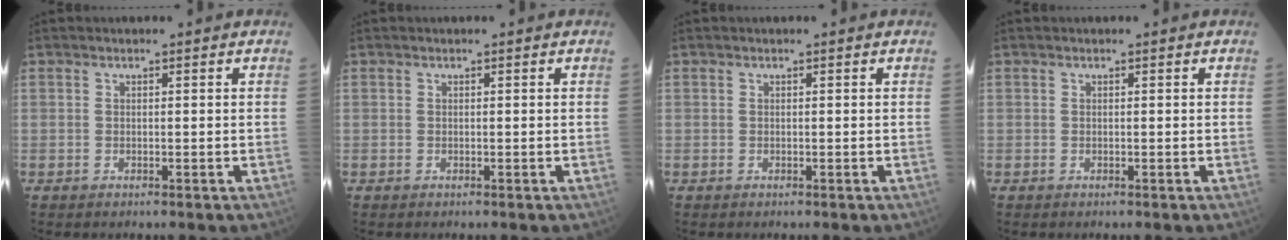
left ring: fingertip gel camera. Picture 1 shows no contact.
{"total": 0.0}
{"total": 0.0}
{"total": 0.0}